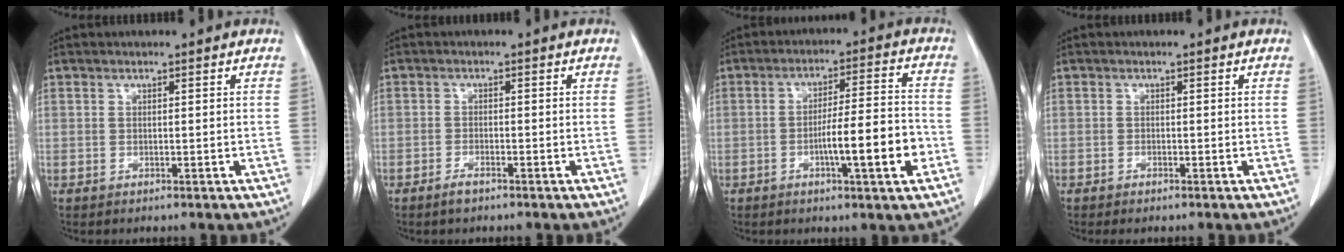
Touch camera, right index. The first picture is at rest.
{"total": 1.7, "force": [-1.4, 0.4, 0.9], "torque": [-0.024, -0.002, -0.023]}
{"total": 10.0, "force": [-3.3, 0.5, 9.4], "torque": [-0.148, 0.004, -0.053]}
{"total": 0.7, "force": [-0.6, 0.1, 0.3], "torque": [-0.010, -0.003, -0.006]}